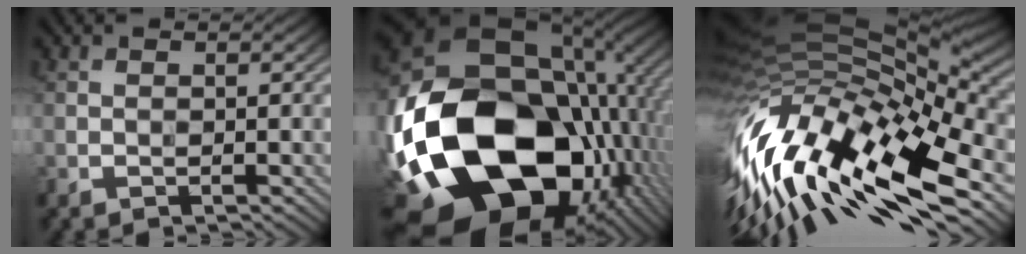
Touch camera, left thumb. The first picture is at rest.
{"total": 23.0, "force": [-5.5, 15.8, 15.8], "torque": [-0.379, -0.048, -0.073]}
{"total": 16.9, "force": [-6.3, 5.8, 14.5], "torque": [-0.313, -0.018, -0.108]}